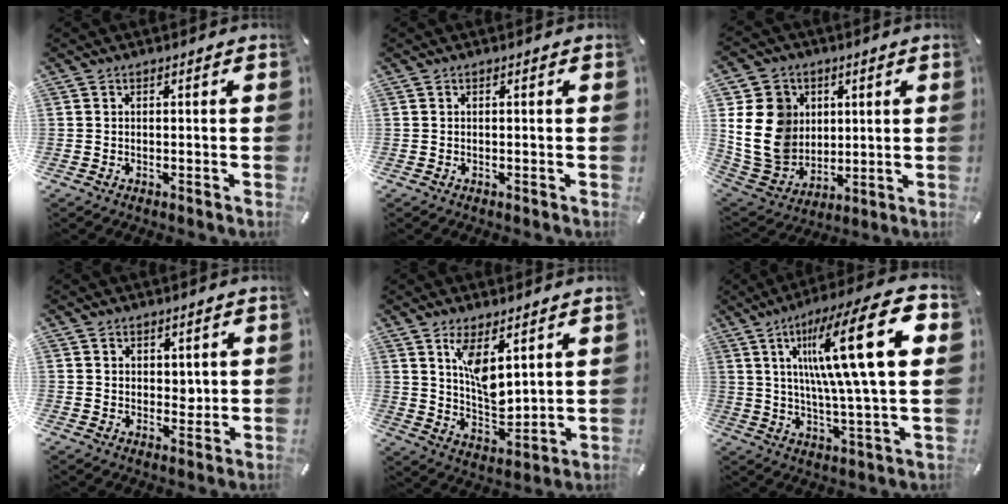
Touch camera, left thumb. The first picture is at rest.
{"total": 0.0}
{"total": 15.5, "force": [2.9, 13.7, 6.7], "torque": [-0.160, -0.015, 0.056]}
{"total": 3.9, "force": [2.0, 3.3, 0.5], "torque": [0.003, -0.008, 0.031]}
{"total": 10.0, "force": [5.1, 5.1, 6.9], "torque": [-0.129, -0.031, 0.089]}
{"total": 23.4, "force": [6.2, 4.1, 22.2], "torque": [-0.374, -0.023, 0.074]}